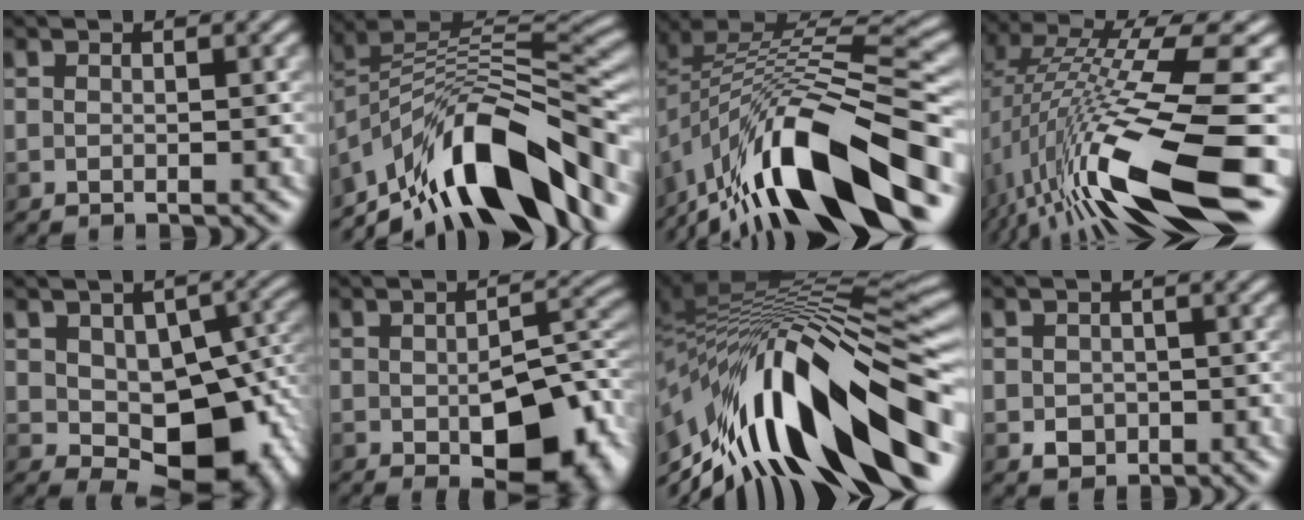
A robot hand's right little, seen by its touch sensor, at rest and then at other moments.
{"total": 12.0, "force": [-8.4, 3.9, 7.6], "torque": [-0.125, 0.018, -0.152]}
{"total": 14.7, "force": [-9.4, 4.2, 10.4], "torque": [-0.199, 0.019, -0.163]}
{"total": 14.2, "force": [-5.5, 3.0, 12.8], "torque": [-0.247, 0.010, -0.083]}
{"total": 9.8, "force": [-2.4, 5.7, 7.6], "torque": [-0.104, -0.007, -0.031]}
{"total": 8.8, "force": [-3.3, 3.9, 7.2], "torque": [-0.112, -0.017, -0.042]}
{"total": 14.8, "force": [-5.9, 5.0, 12.6], "torque": [-0.219, 0.030, -0.100]}
{"total": 1.7, "force": [-0.6, 1.5, 0.5], "torque": [-0.014, -0.003, -0.013]}